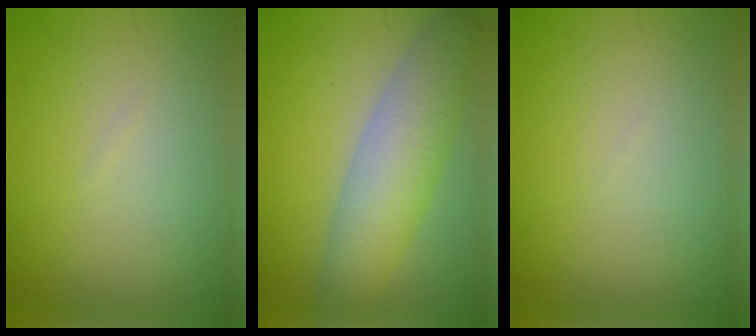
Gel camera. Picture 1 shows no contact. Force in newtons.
{"total": 6.2, "press": 6.2, "slide": 0.3}
{"total": 0.0}